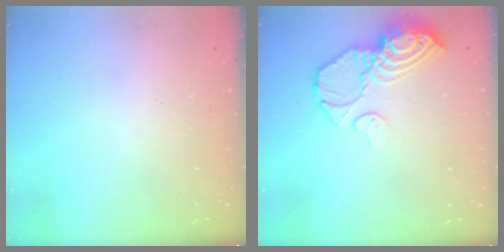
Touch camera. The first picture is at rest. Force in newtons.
{"total": 12.7, "press": 12.6, "slide": 1.9}